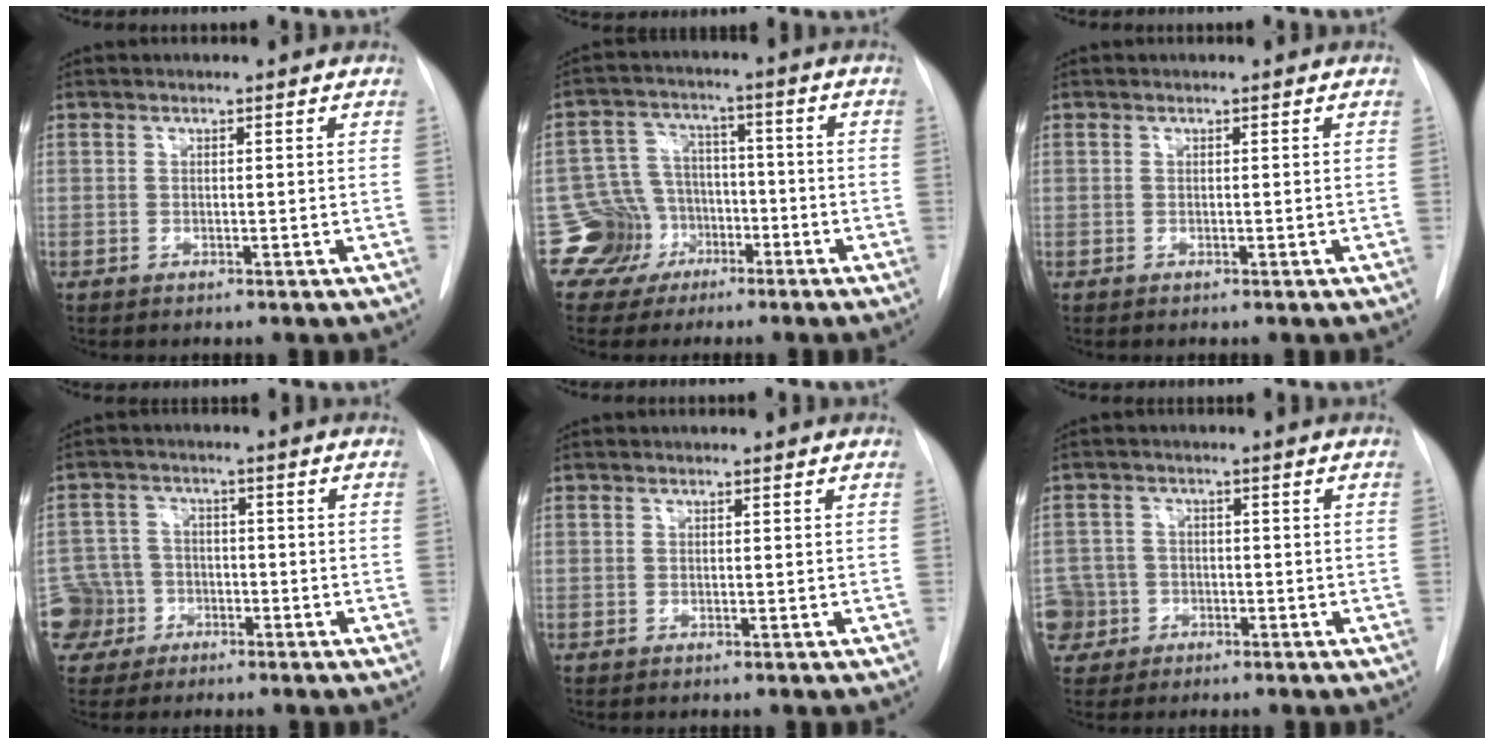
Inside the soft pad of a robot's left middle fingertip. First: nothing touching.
{"total": 8.3, "force": [-3.9, 7.3, -0.1], "torque": [0.009, 0.029, -0.064]}
{"total": 0.0}
{"total": 6.7, "force": [-3.2, 5.8, -0.3], "torque": [0.005, 0.011, -0.057]}
{"total": 0.0}
{"total": 5.9, "force": [-2.6, 5.3, -0.2], "torque": [0.002, 0.013, -0.046]}